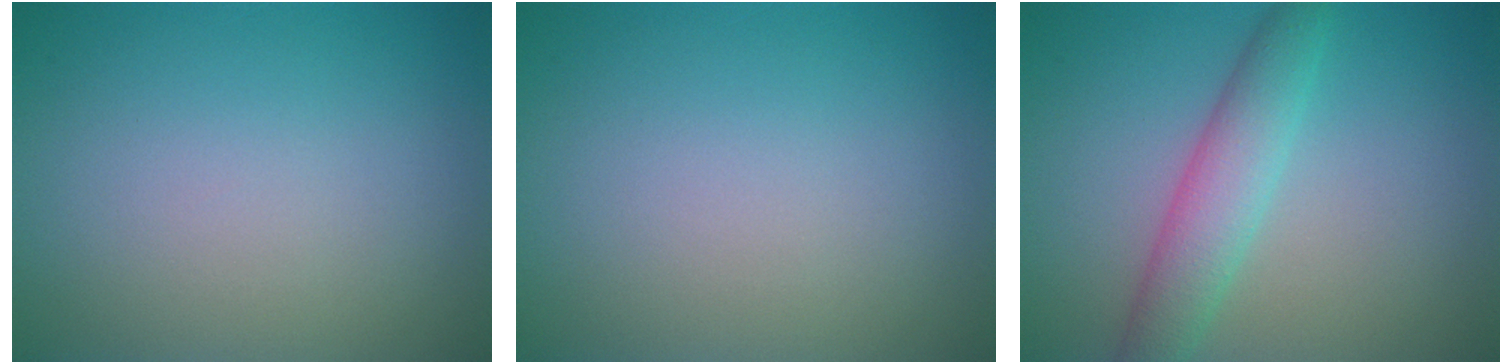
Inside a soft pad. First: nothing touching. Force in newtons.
{"total": 0.0}
{"total": 3.9, "press": 3.9, "slide": 0.2}